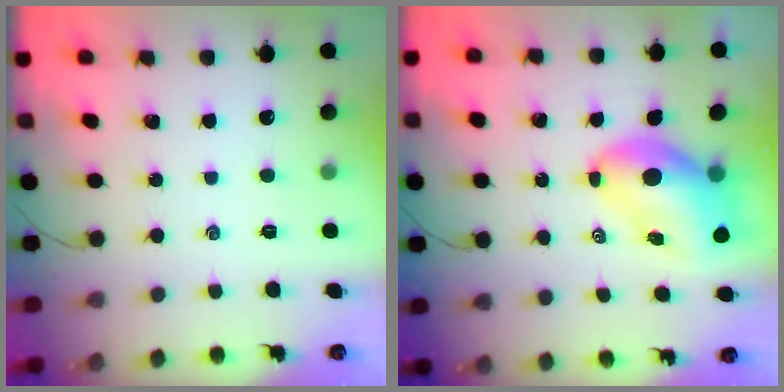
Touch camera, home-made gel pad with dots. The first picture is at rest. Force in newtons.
{"total": 10.3, "press": 9.8, "slide": 2.9}